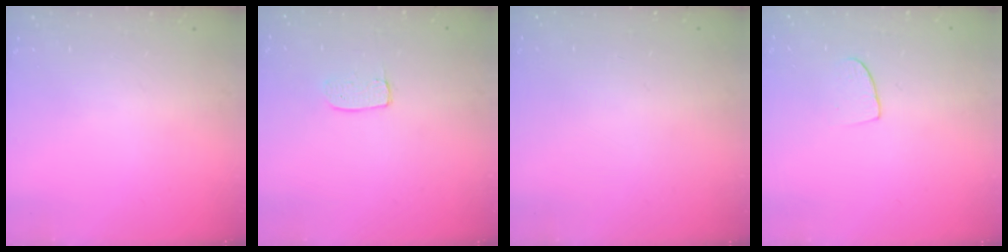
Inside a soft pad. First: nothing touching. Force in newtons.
{"total": 5.0, "press": 5.0, "slide": 0.3}
{"total": 0.0}
{"total": 6.3, "press": 6.3, "slide": 0.5}